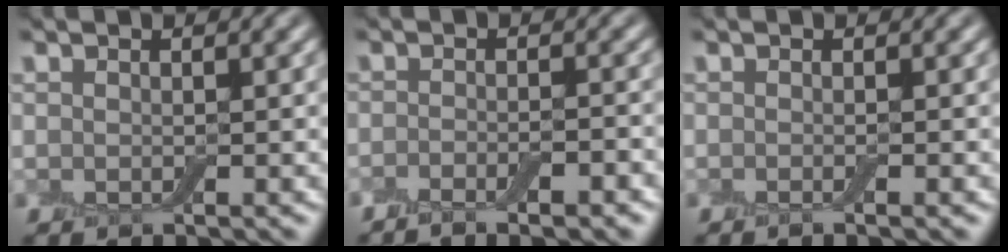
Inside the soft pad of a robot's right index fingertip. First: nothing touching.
{"total": 3.8, "force": [-2.4, 0.8, 2.8], "torque": [-0.046, 0.008, -0.040]}
{"total": 1.1, "force": [-0.4, 0.3, 1.0], "torque": [-0.008, -0.006, -0.010]}